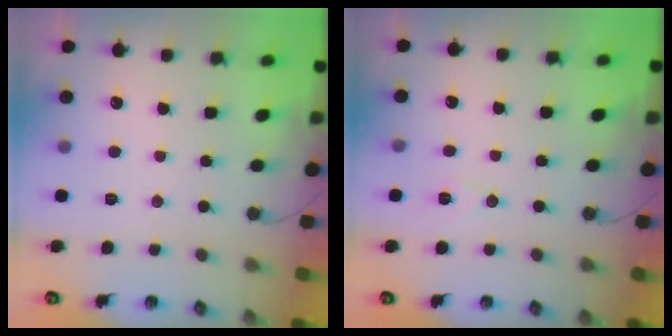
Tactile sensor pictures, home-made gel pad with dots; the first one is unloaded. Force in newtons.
{"total": 5.8, "press": 3.9, "slide": 4.3}